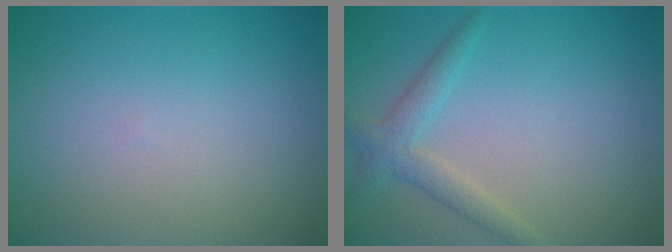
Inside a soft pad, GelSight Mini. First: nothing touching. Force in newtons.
{"total": 2.6, "press": 2.6, "slide": 0.2}